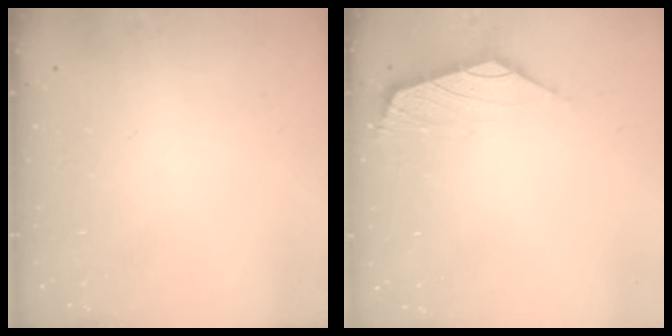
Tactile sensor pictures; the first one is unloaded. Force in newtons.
{"total": 1.8, "press": 1.6, "slide": 0.7}